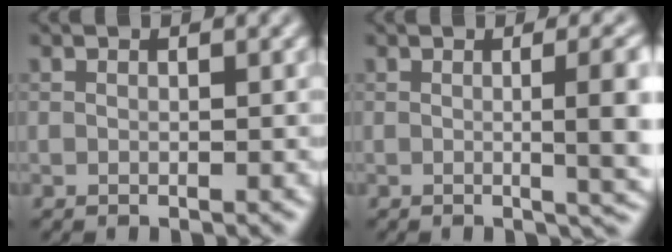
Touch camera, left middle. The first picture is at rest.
{"total": 7.2, "force": [0.2, 2.4, 6.7], "torque": [-0.060, 0.002, 0.004]}